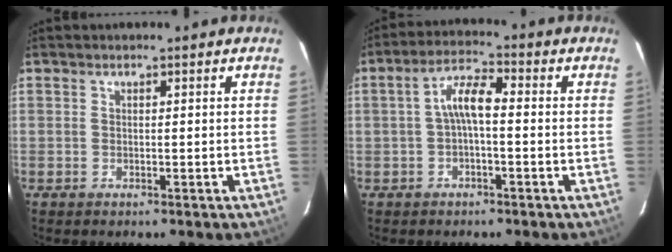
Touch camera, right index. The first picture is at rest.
{"total": 5.3, "force": [-0.7, 1.7, 5.0], "torque": [-0.102, 0.019, -0.014]}